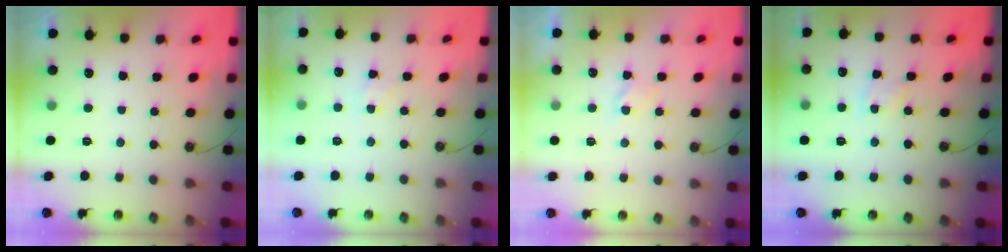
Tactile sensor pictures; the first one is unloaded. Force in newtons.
{"total": 1.1, "press": 1.0, "slide": 0.2}
{"total": 2.8, "press": 2.7, "slide": 0.4}
{"total": 5.1, "press": 5.0, "slide": 0.6}